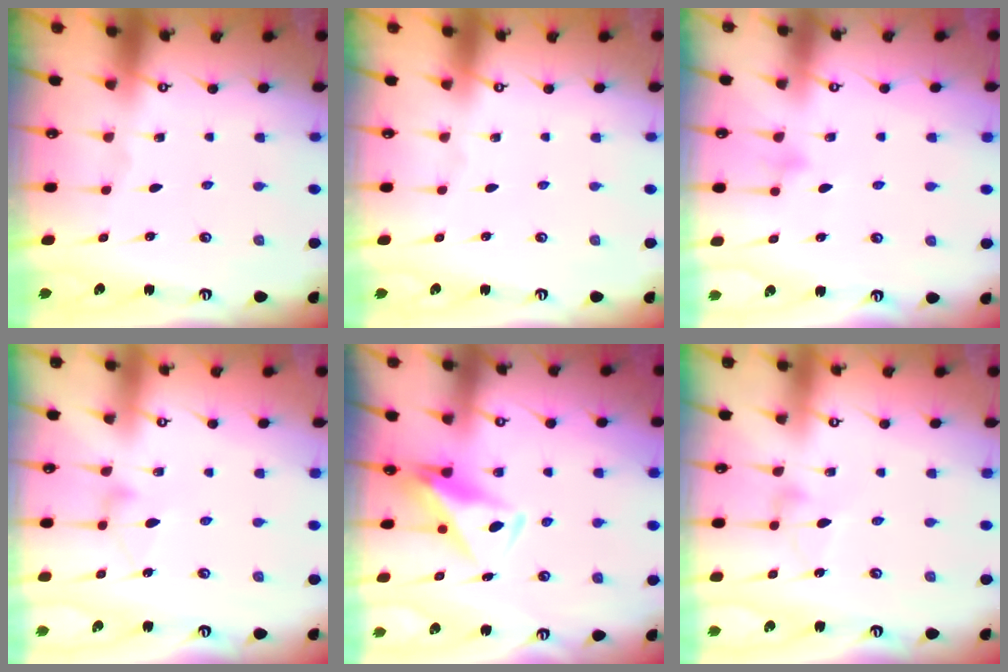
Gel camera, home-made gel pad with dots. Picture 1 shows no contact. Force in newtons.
{"total": 0.0}
{"total": 7.1, "press": 7.1, "slide": 0.3}
{"total": 7.3, "press": 7.3, "slide": 0.3}
{"total": 10.7, "press": 10.6, "slide": 1.0}
{"total": 3.3, "press": 3.3, "slide": 0.2}